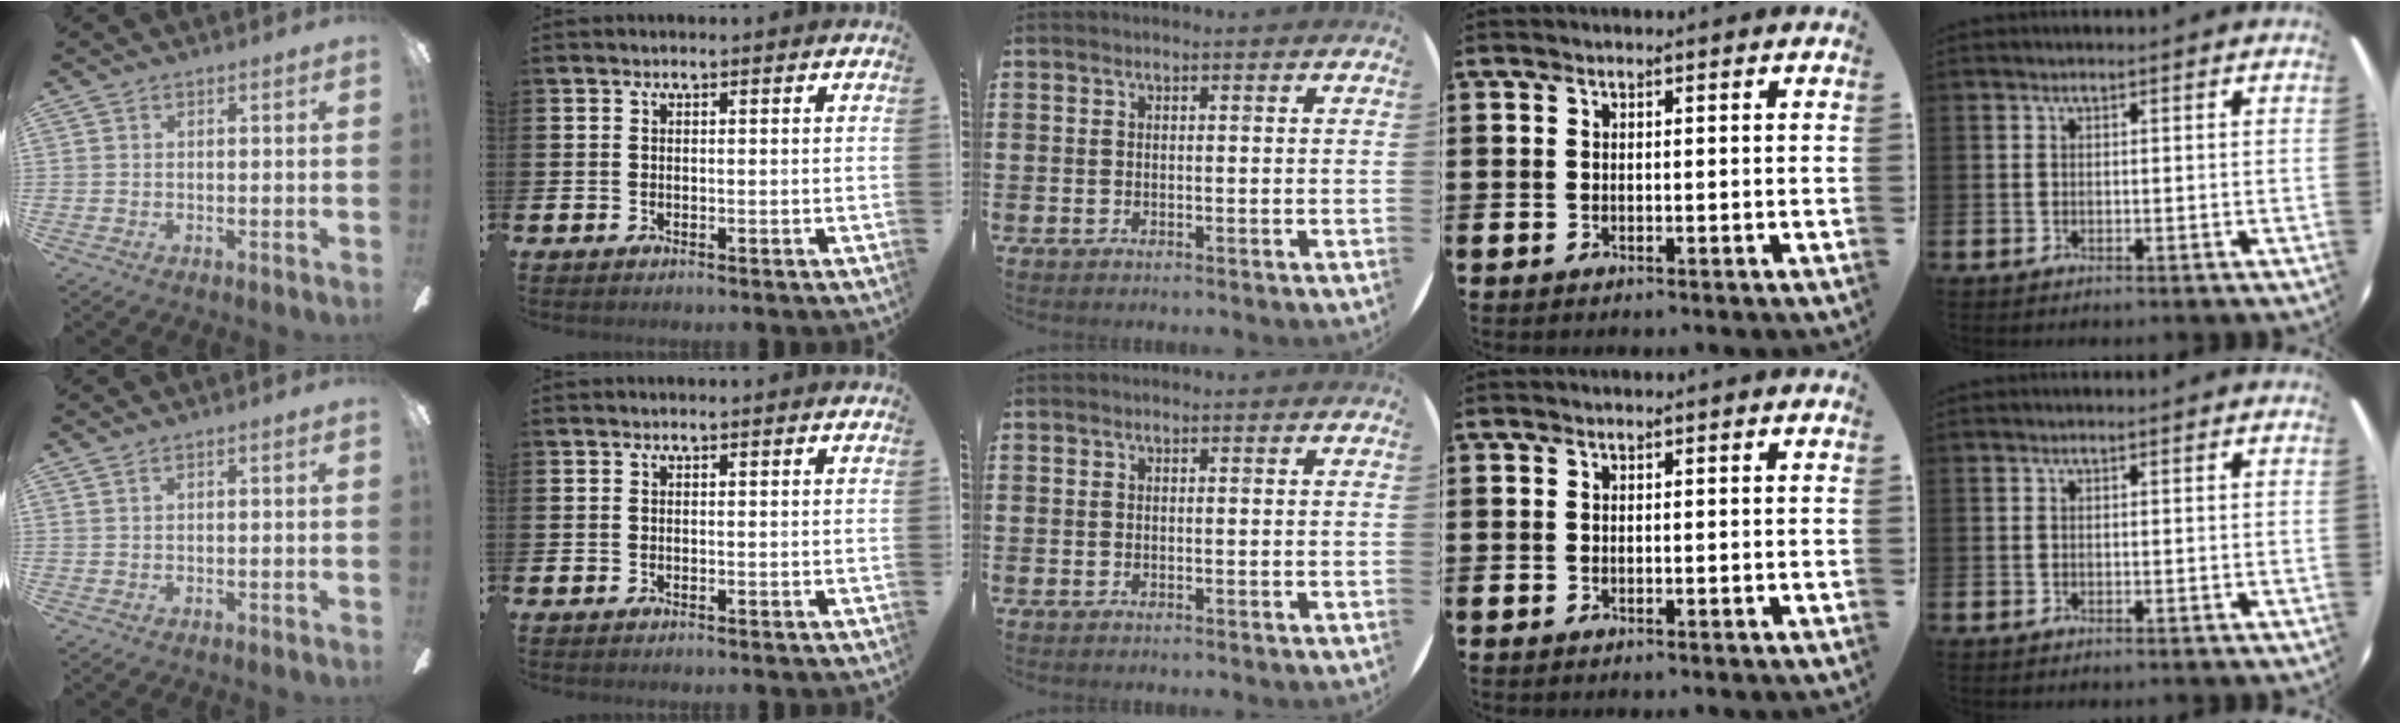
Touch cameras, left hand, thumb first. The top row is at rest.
{"thumb": {"total": 0.8, "force": [0.3, 0.2, 0.7], "torque": [-0.013, 0.002, 0.005]}}